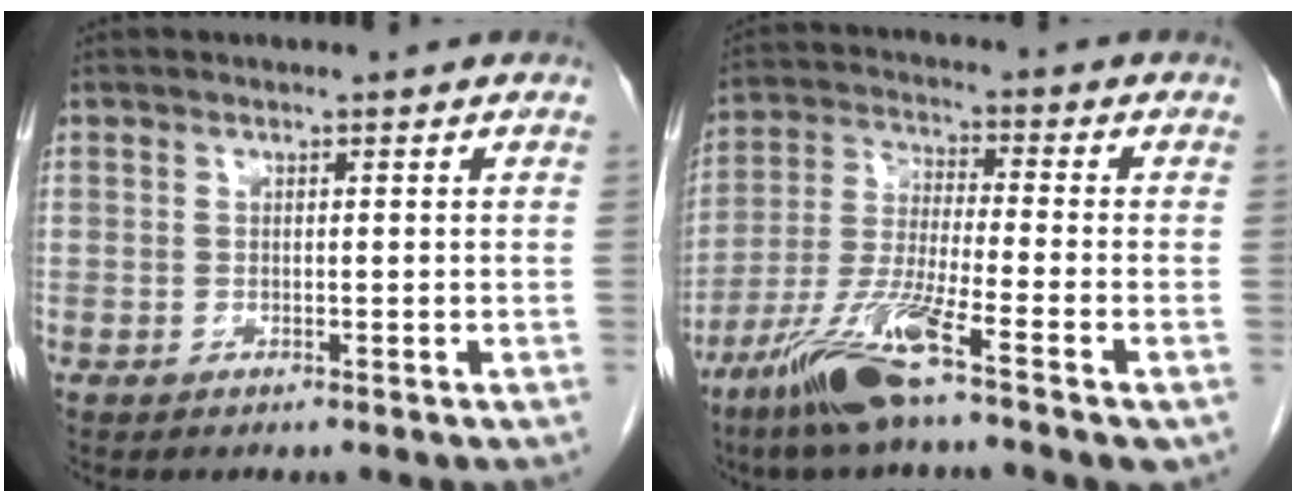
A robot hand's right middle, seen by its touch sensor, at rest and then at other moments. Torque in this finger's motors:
{"motor_torque": [1.15, -0.99, 0.22, 0.11]}